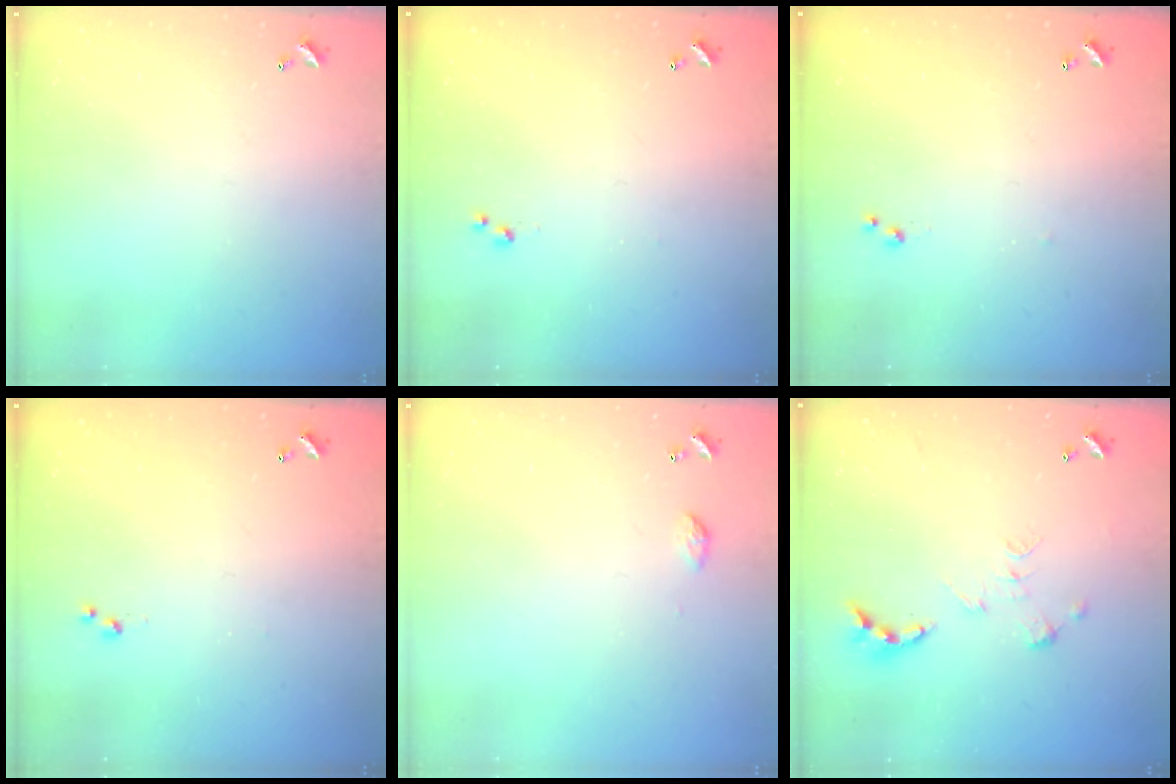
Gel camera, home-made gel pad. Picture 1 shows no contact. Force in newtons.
{"total": 3.0, "press": 3.0, "slide": 0.4}
{"total": 4.8, "press": 4.7, "slide": 0.4}
{"total": 3.0, "press": 3.0, "slide": 0.4}
{"total": 3.4, "press": 3.4, "slide": 0.5}
{"total": 0.0}